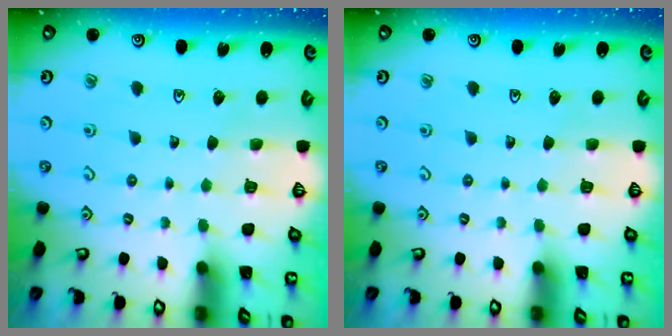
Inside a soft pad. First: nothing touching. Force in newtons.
{"total": 0.0}